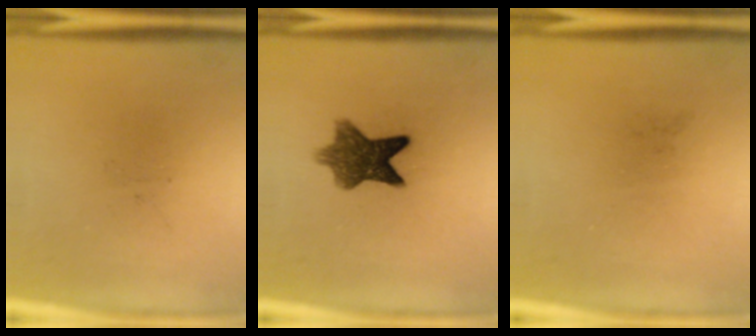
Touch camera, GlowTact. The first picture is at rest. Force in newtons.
{"total": 8.0}
{"total": 0.0}